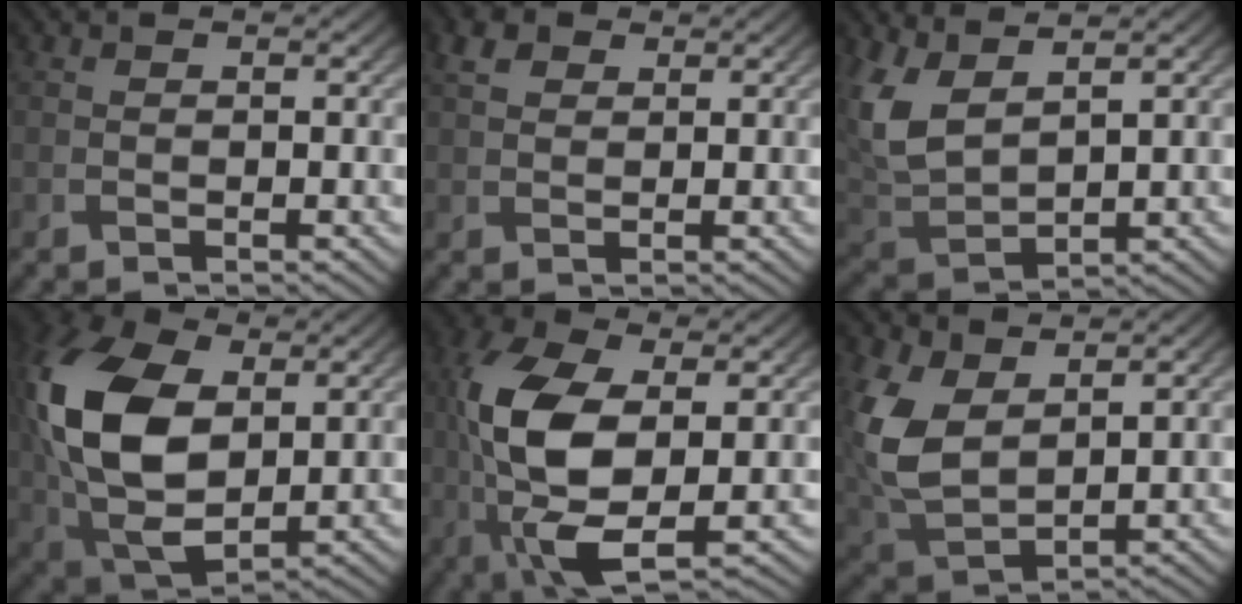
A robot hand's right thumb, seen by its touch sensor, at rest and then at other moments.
{"total": 2.8, "force": [1.4, 1.9, 1.4], "torque": [-0.034, 0.007, 0.024]}
{"total": 8.5, "force": [4.2, 4.1, 6.1], "torque": [-0.167, 0.003, 0.085]}
{"total": 16.8, "force": [2.6, 10.4, 13.0], "torque": [-0.320, 0.016, 0.047]}
{"total": 14.4, "force": [-0.4, 7.2, 12.4], "torque": [-0.282, 0.006, -0.013]}
{"total": 10.1, "force": [3.3, 6.2, 7.3], "torque": [-0.213, -0.005, 0.074]}